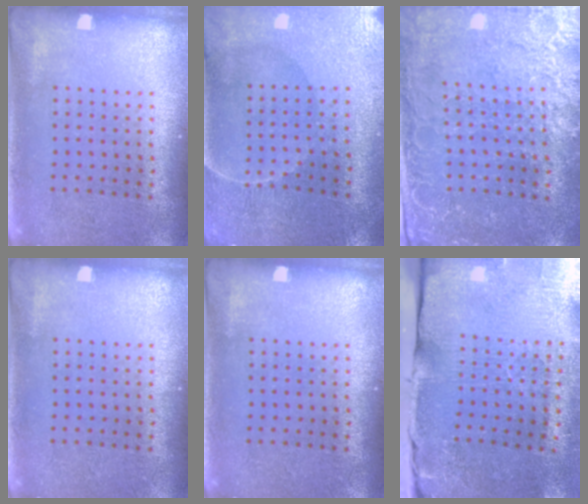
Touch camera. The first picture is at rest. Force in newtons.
{"total": 0.7, "press": 0.6, "slide": 0.4}
{"total": 2.9, "press": 2.8, "slide": 0.8}
{"total": 0.0}
{"total": 0.0}
{"total": 4.5, "press": 3.7, "slide": 2.5}